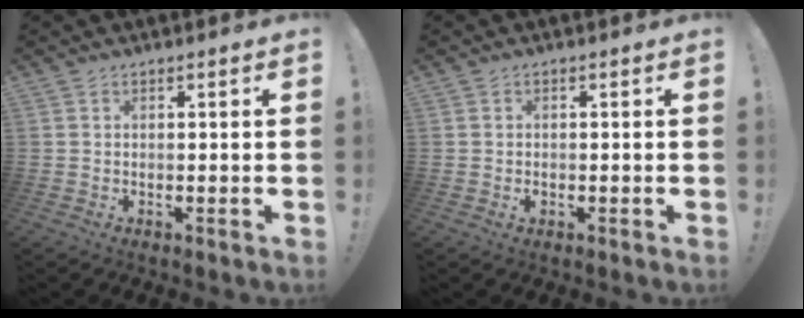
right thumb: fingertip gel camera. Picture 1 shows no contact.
{"total": 0.6, "force": [-0.2, 0.5, 0.1], "torque": [0.007, -0.001, -0.006]}